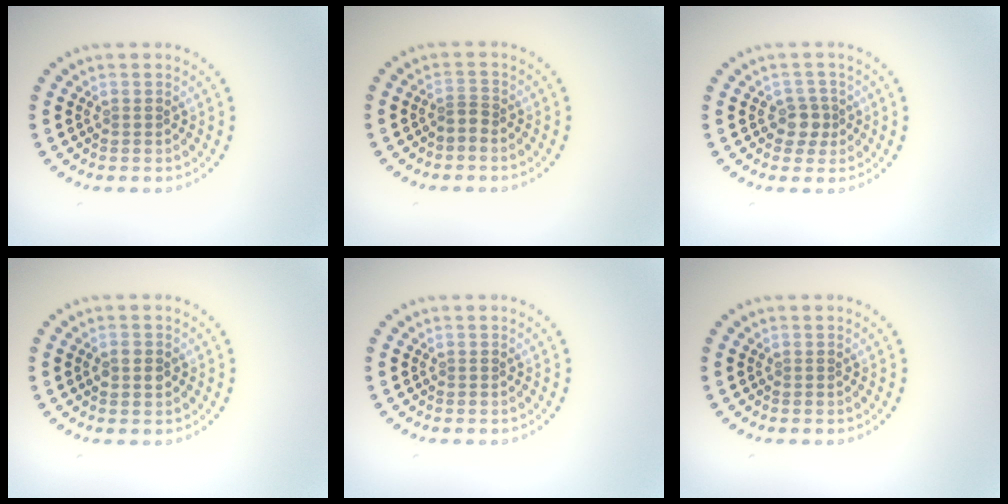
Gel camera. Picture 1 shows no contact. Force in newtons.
{"total": 1.0, "press": 0.6, "slide": 0.8}
{"total": 1.9, "press": 1.5, "slide": 1.1}
{"total": 1.8, "press": 1.8, "slide": 0.0}
{"total": 0.0}
{"total": 0.0}